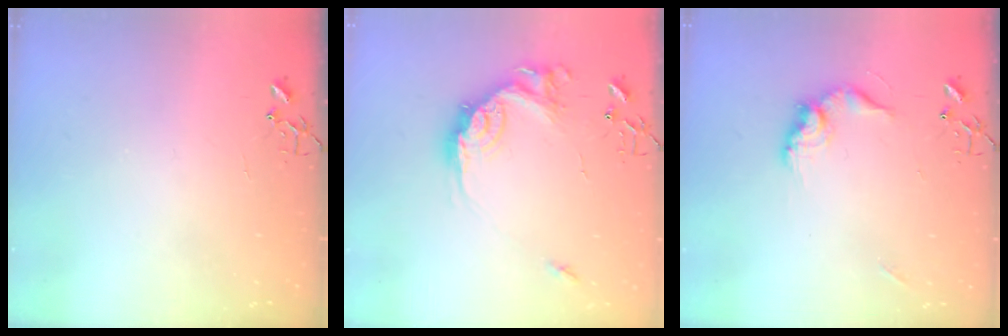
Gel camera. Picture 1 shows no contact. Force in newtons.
{"total": 16.6, "press": 16.6, "slide": 0.9}
{"total": 12.6, "press": 12.6, "slide": 0.7}